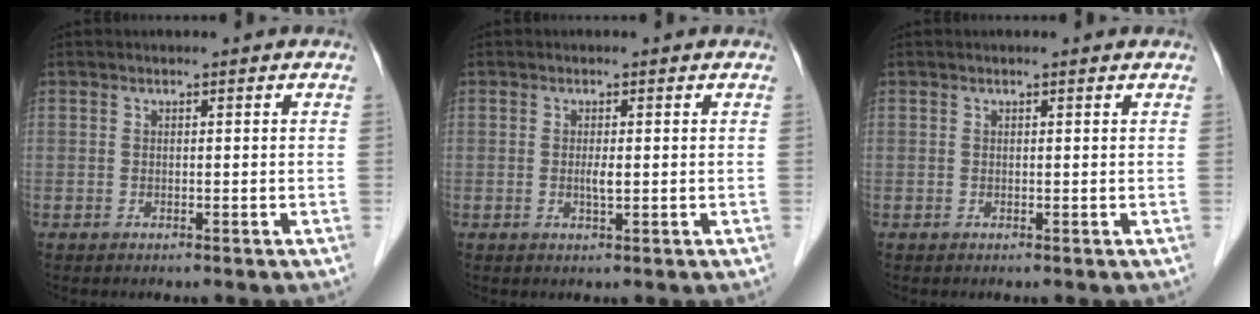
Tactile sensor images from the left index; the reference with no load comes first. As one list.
[{"total": 1.4, "force": [-0.1, 0.2, 1.4], "torque": [-0.029, -0.003, -0.003]}, {"total": 0.6, "force": [0.5, 0.0, 0.3], "torque": [-0.011, 0.005, 0.007]}]